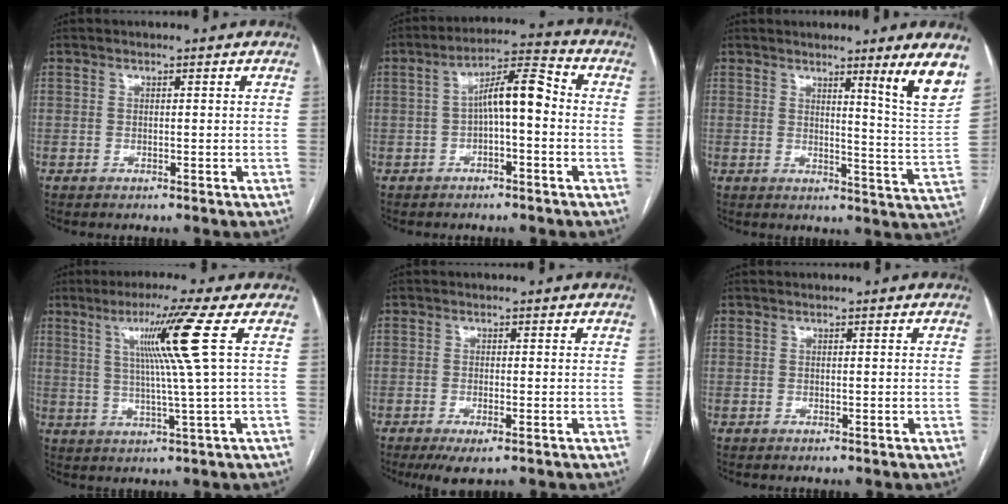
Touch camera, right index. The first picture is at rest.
{"total": 7.4, "force": [-0.5, 1.8, 7.2], "torque": [-0.120, 0.034, -0.009]}
{"total": 8.9, "force": [5.9, -1.7, 6.5], "torque": [-0.075, -0.045, 0.065]}
{"total": 9.7, "force": [3.2, -2.9, 8.7], "torque": [-0.149, -0.001, 0.062]}
{"total": 3.6, "force": [-1.9, 0.8, 2.9], "torque": [-0.046, -0.008, -0.027]}
{"total": 0.0}